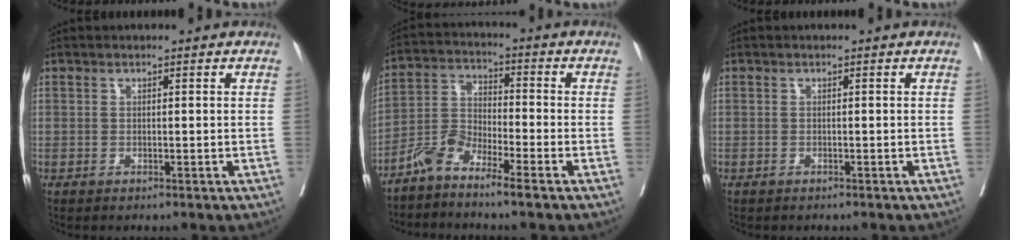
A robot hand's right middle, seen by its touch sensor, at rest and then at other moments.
{"total": 5.6, "force": [-4.6, 0.4, 3.1], "torque": [-0.076, -0.005, -0.102]}
{"total": 0.6, "force": [-0.5, 0.2, 0.1], "torque": [-0.009, 0.001, -0.010]}